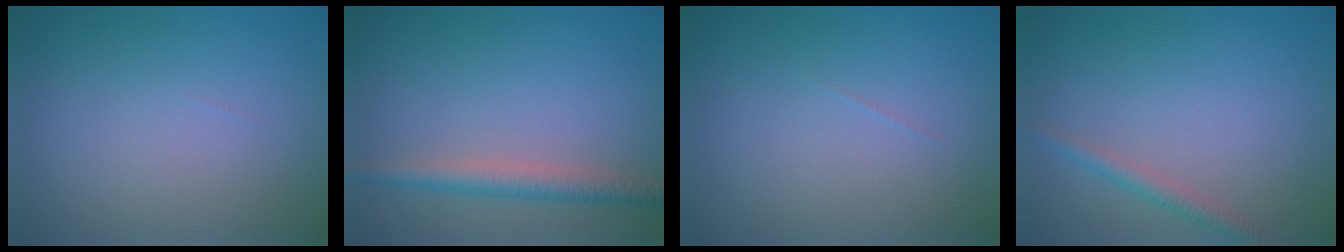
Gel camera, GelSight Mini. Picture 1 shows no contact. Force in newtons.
{"total": 3.0, "press": 3.0, "slide": 0.1}
{"total": 0.0}
{"total": 1.6, "press": 1.6, "slide": 0.1}